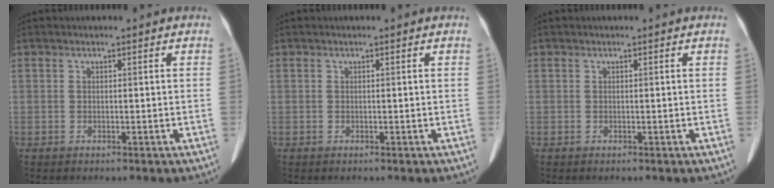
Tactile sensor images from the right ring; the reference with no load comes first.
{"total": 0.0}
{"total": 0.0}